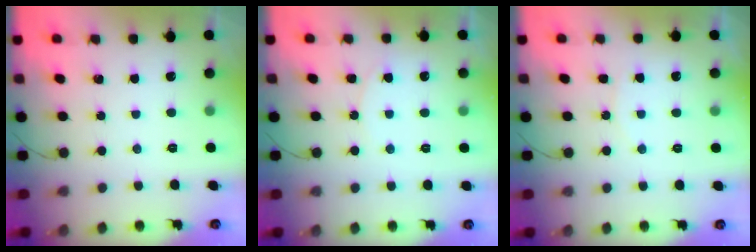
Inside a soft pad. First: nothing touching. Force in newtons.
{"total": 4.2, "press": 4.2, "slide": 0.4}
{"total": 5.2, "press": 5.2, "slide": 0.4}